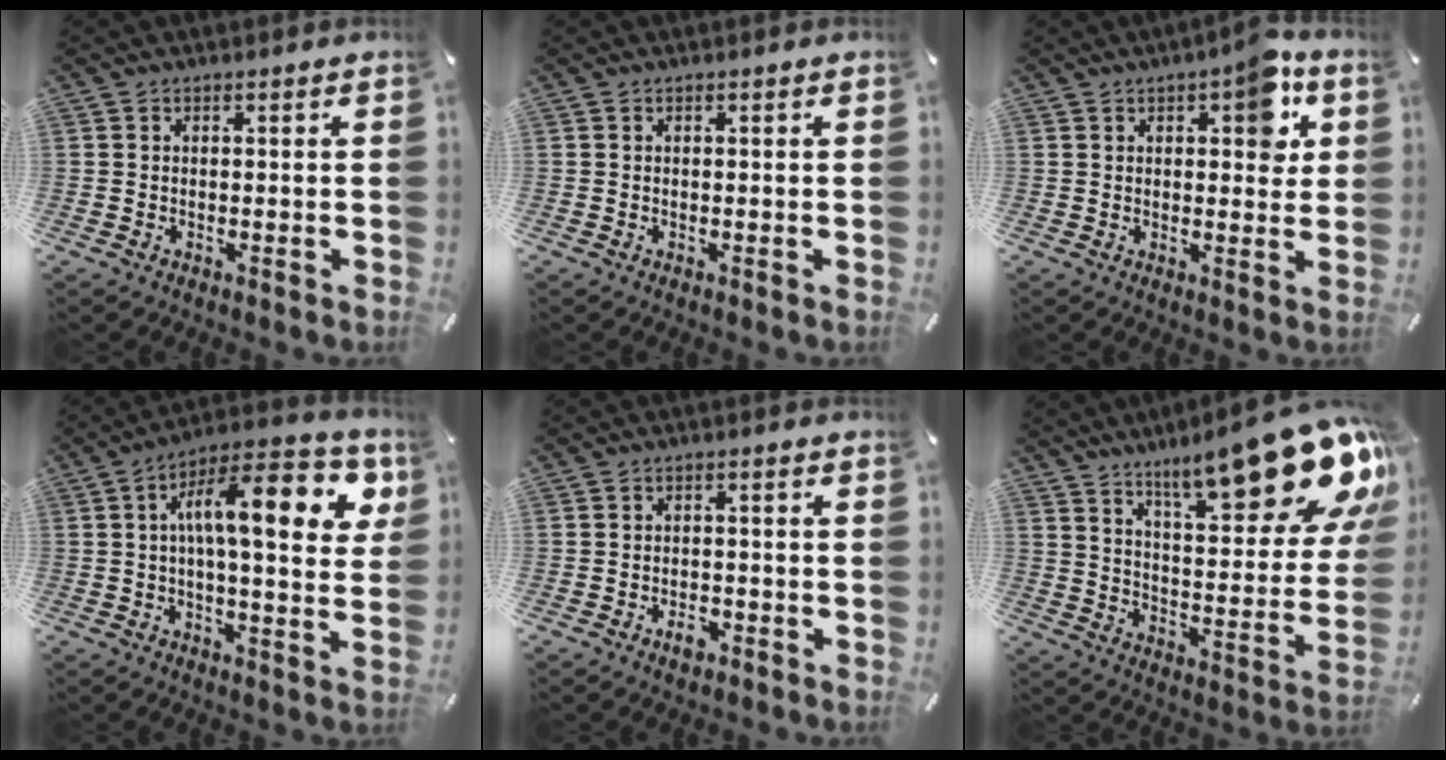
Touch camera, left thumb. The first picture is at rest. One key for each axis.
{"total": 0.0}
{"total": 9.1, "fx": 3.7, "fy": 4.3, "fz": 7.1, "tx": -0.078, "ty": -0.013, "tz": 0.055}
{"total": 18.9, "fx": 5.9, "fy": 6.5, "fz": 16.7, "tx": -0.254, "ty": -0.013, "tz": 0.085}
{"total": 2.8, "fx": -1.7, "fy": 1.6, "fz": 1.6, "tx": -0.029, "ty": 0.007, "tz": -0.031}
{"total": 23.0, "fx": 16.5, "fy": 6.7, "fz": 14.6, "tx": -0.197, "ty": -0.125, "tz": 0.266}